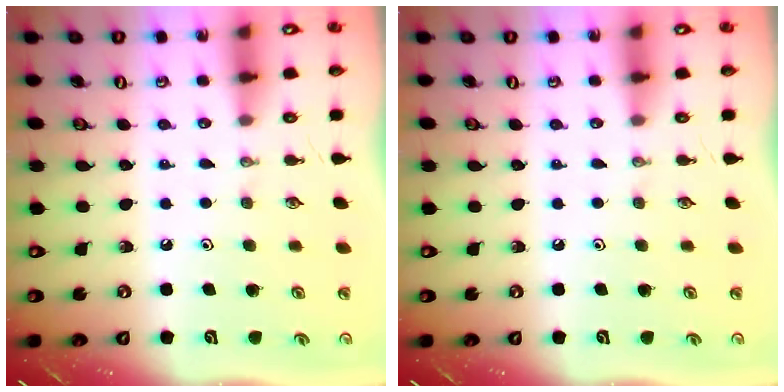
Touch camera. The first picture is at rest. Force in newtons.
{"total": 0.0}